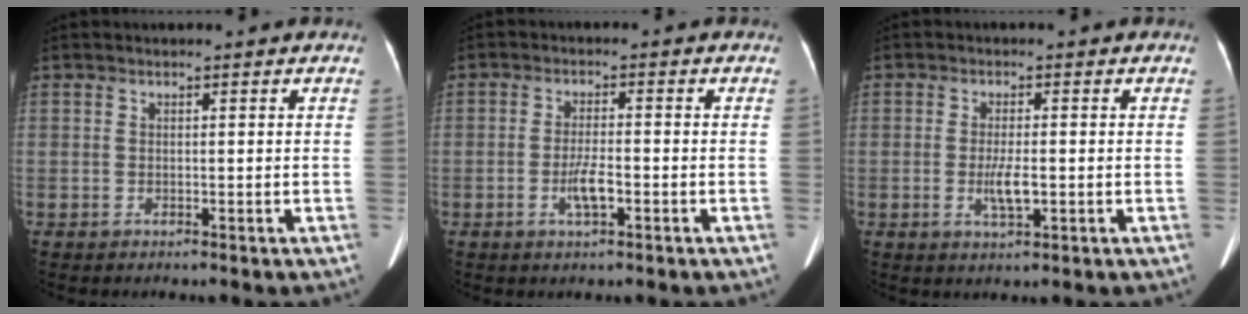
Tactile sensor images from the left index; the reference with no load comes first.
{"total": 3.6, "force": [-1.4, 0.7, 3.3], "torque": [-0.065, 0.000, -0.025]}
{"total": 3.4, "force": [-0.7, 0.7, 3.3], "torque": [-0.069, -0.004, -0.010]}